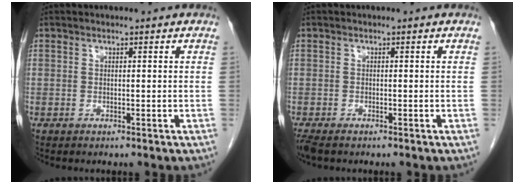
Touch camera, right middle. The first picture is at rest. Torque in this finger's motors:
{"motor_torque": [-0.11, 0.21, 0.08, 0.00]}